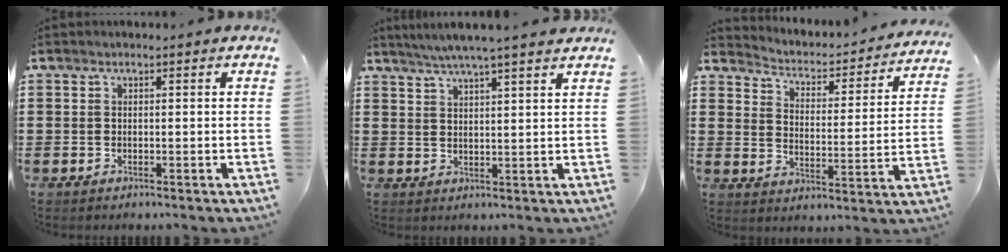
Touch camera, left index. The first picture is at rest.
{"total": 4.4, "force": [4.0, -0.6, 1.9], "torque": [-0.048, -0.013, 0.070]}
{"total": 2.2, "force": [2.1, 0.6, 0.3], "torque": [-0.024, -0.028, 0.023]}